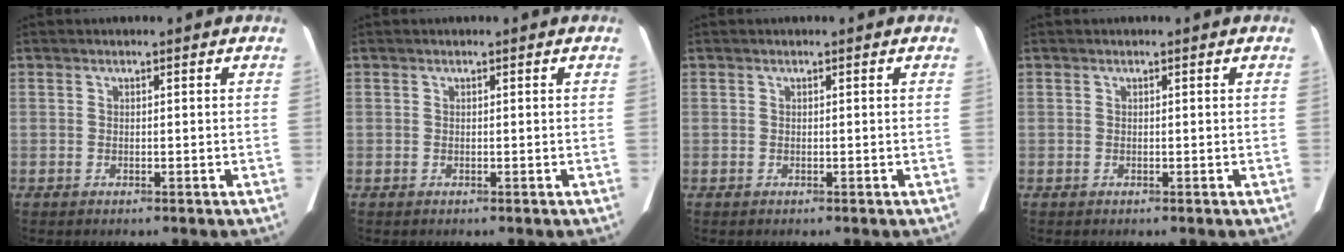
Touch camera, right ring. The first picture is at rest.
{"total": 0.0}
{"total": 0.0}
{"total": 0.0}